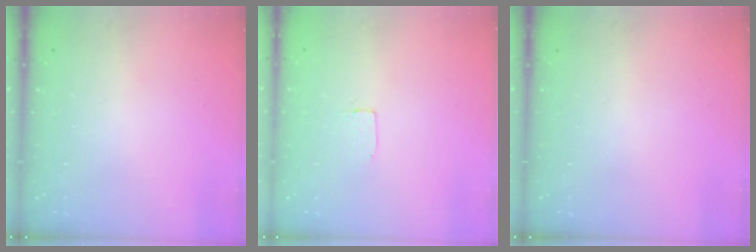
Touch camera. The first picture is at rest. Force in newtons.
{"total": 2.0, "press": 2.0, "slide": 0.0}
{"total": 0.0}